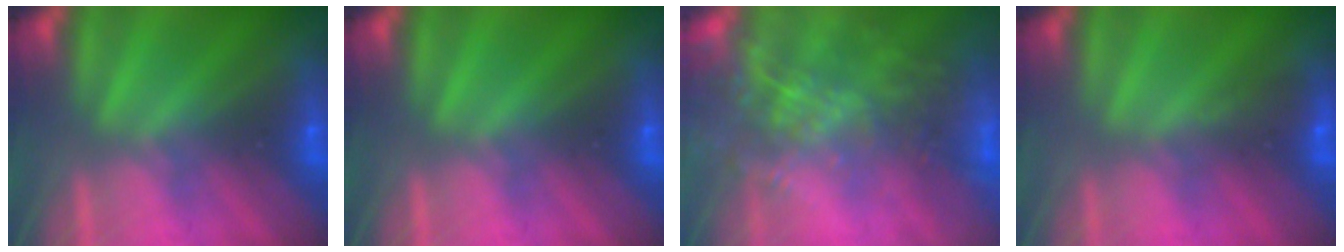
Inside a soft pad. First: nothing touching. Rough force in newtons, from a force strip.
{"total": 0.0}
{"total": 5.7}
{"total": 2.9}